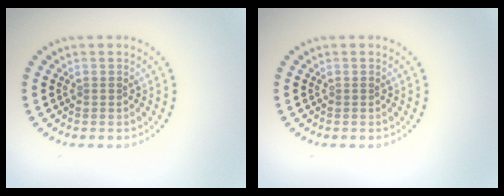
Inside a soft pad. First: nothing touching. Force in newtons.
{"total": 0.0}